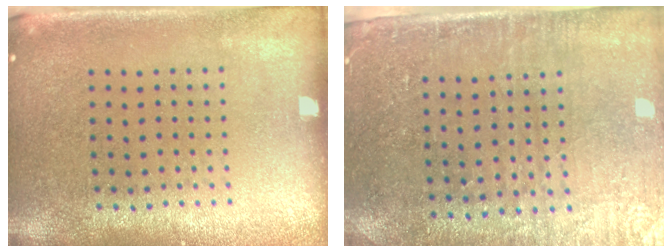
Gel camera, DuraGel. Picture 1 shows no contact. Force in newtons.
{"total": 3.2, "press": 3.0, "slide": 1.3}